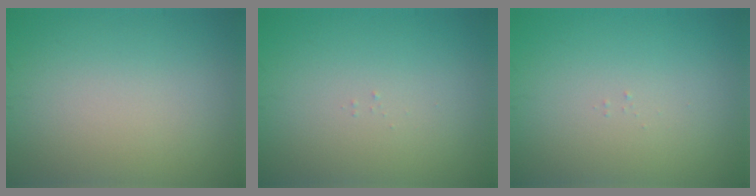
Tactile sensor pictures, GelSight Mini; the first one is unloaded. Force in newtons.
{"total": 0.0}
{"total": 0.0}